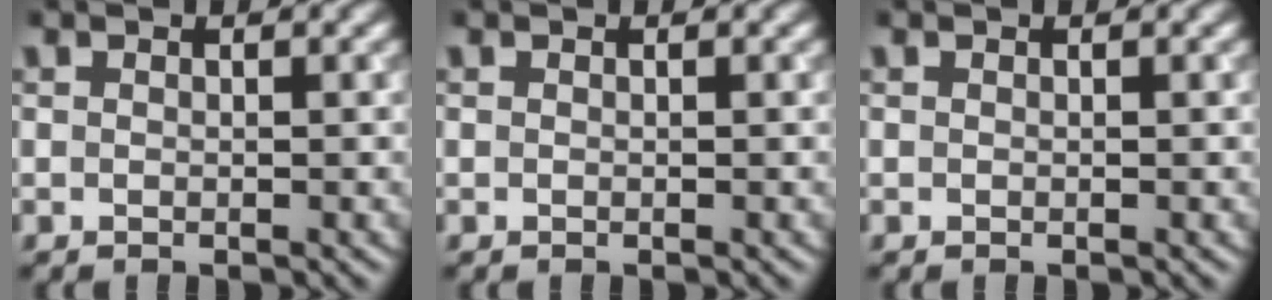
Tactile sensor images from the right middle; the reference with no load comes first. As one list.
[{"total": 0.0}, {"total": 0.0}]